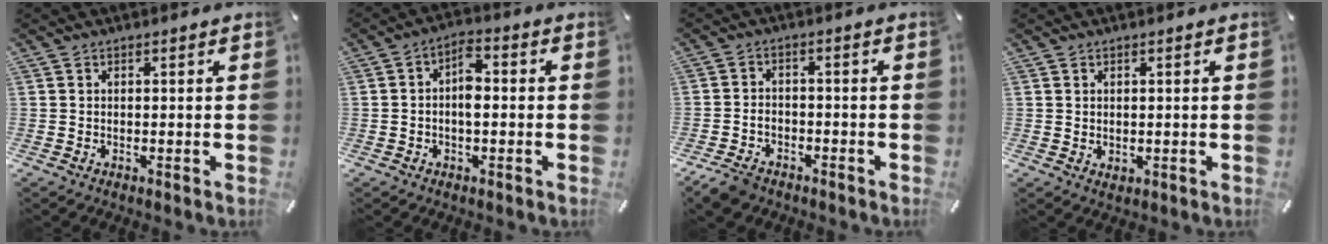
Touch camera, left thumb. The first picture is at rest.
{"total": 5.2, "force": [-0.5, 2.9, 4.3], "torque": [-0.071, 0.013, -0.010]}
{"total": 5.0, "force": [-3.1, 3.3, 2.0], "torque": [-0.041, 0.018, -0.060]}
{"total": 0.9, "force": [0.5, 0.7, 0.3], "torque": [-0.005, 0.002, 0.009]}